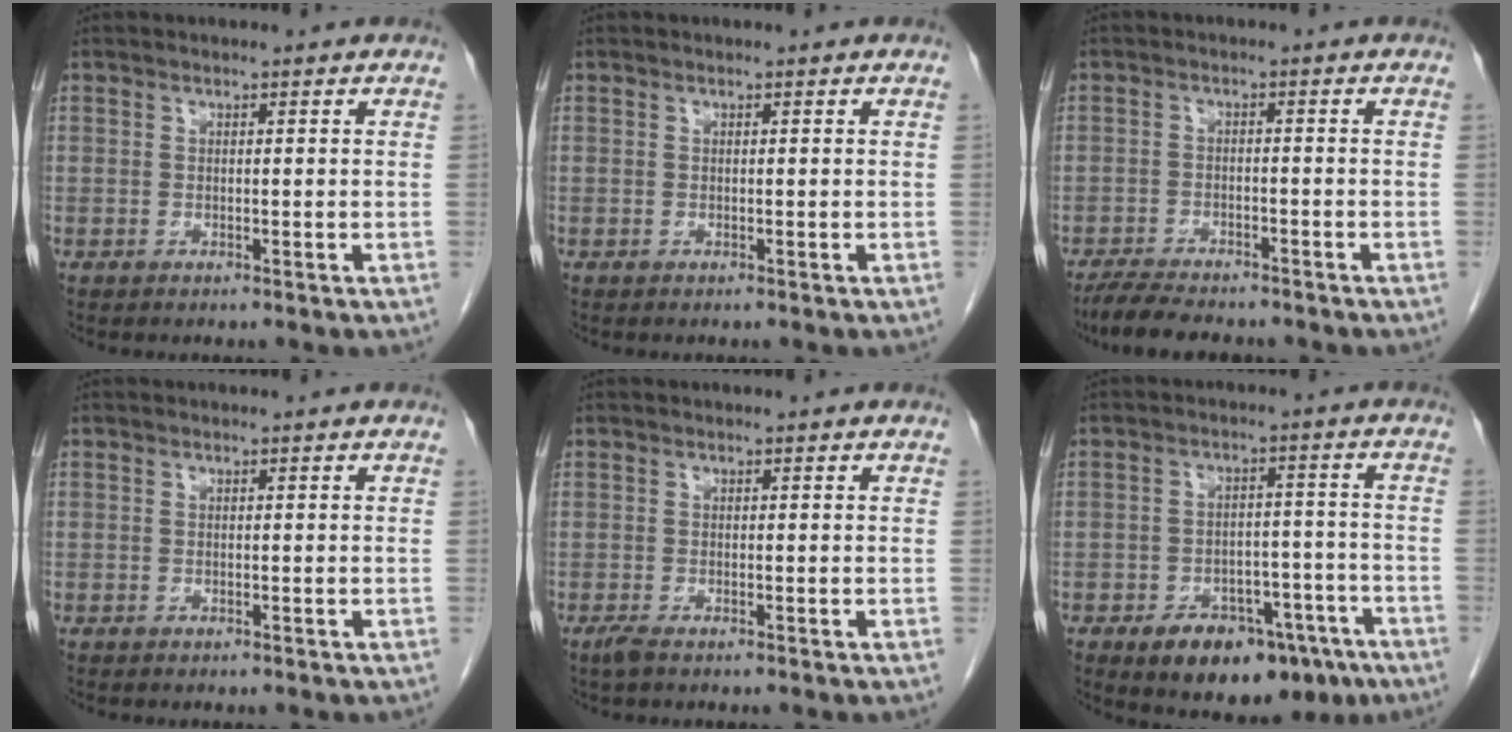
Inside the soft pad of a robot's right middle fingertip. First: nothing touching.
{"total": 0.0}
{"total": 7.7, "force": [-6.8, 1.7, 3.3], "torque": [-0.059, -0.018, -0.110]}
{"total": 0.0}
{"total": 1.4, "force": [-1.0, 0.3, 0.9], "torque": [-0.027, -0.005, -0.020]}
{"total": 13.7, "force": [-8.8, 7.0, 7.8], "torque": [-0.086, 0.021, -0.121]}